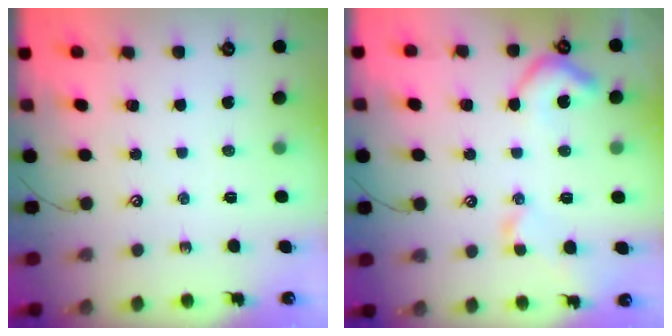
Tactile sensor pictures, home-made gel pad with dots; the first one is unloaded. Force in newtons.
{"total": 6.9, "press": 6.9, "slide": 1.0}